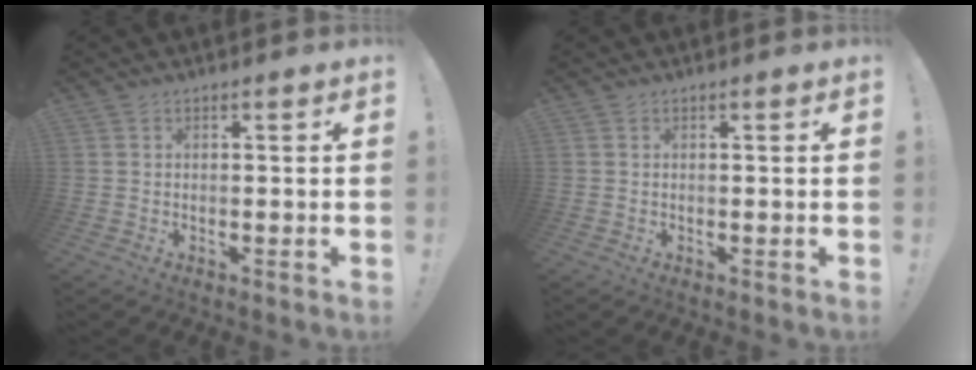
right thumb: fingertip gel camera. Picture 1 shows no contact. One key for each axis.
{"total": 0.0}